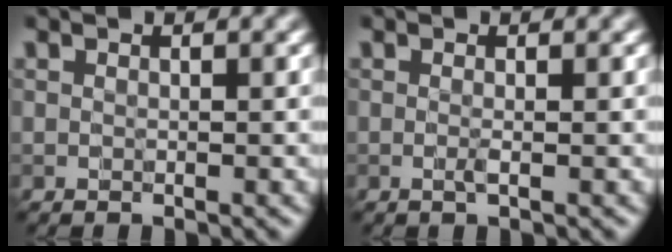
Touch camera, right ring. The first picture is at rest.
{"total": 0.8, "force": [-0.1, 0.1, 0.8], "torque": [-0.016, -0.004, -0.004]}